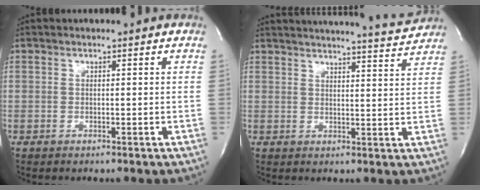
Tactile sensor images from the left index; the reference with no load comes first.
{"total": 14.2, "force": [13.8, -0.3, 3.5], "torque": [-0.057, -0.028, 0.172]}